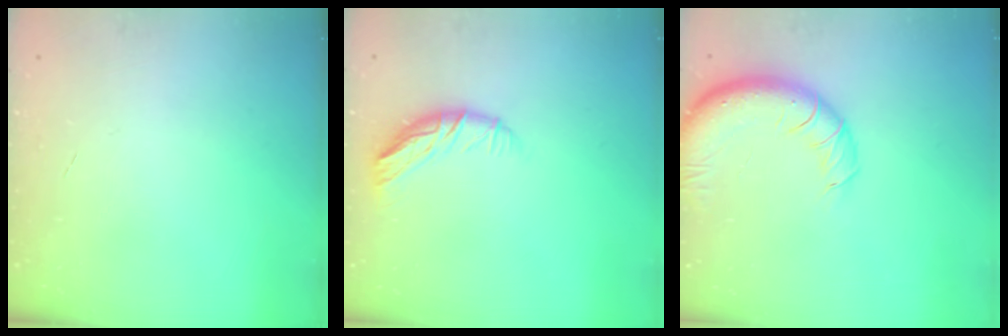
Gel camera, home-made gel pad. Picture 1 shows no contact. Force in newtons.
{"total": 10.7, "press": 10.5, "slide": 2.0}
{"total": 14.3, "press": 14.0, "slide": 2.9}